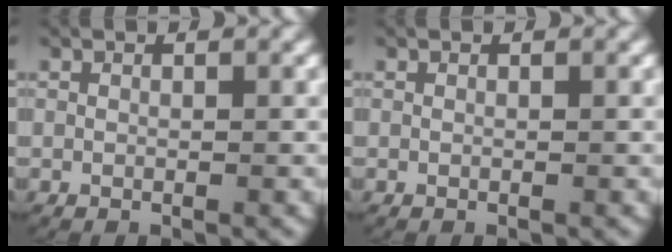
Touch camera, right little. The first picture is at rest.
{"total": 0.0}